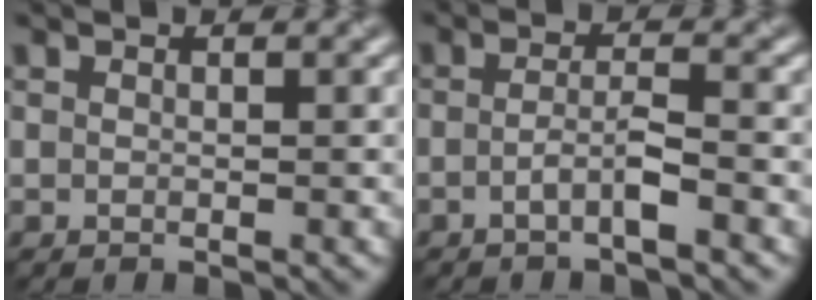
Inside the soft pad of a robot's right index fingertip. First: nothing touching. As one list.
[{"total": 2.3, "force": [-1.5, 0.2, 1.7], "torque": [-0.032, 0.005, -0.032]}]